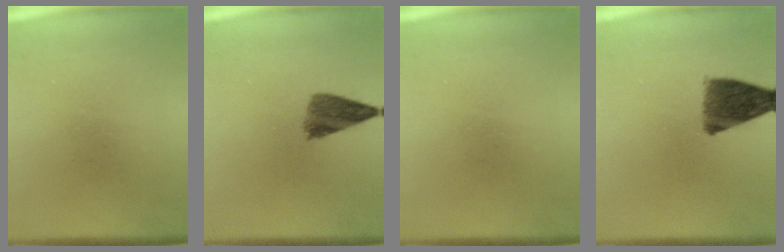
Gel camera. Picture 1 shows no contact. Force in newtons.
{"total": 5.2}
{"total": 0.0}
{"total": 8.8}